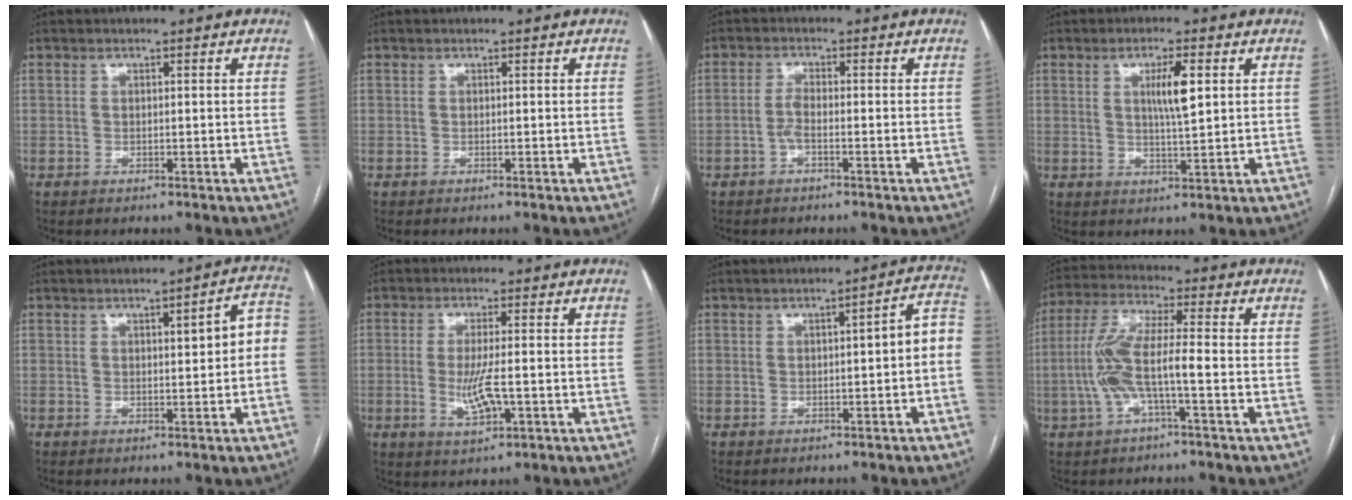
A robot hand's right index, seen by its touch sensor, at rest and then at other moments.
{"total": 0.0}
{"total": 2.1, "force": [-0.9, 0.4, 1.8], "torque": [-0.038, 0.001, -0.020]}
{"total": 5.3, "force": [1.5, 0.6, 5.0], "torque": [-0.088, 0.000, 0.026]}
{"total": 5.1, "force": [0.3, 1.1, 5.0], "torque": [-0.060, 0.022, 0.003]}
{"total": 5.5, "force": [-1.0, 1.1, 5.3], "torque": [-0.112, -0.012, -0.015]}
{"total": 5.5, "force": [-0.4, 0.8, 5.4], "torque": [-0.062, 0.026, -0.007]}
{"total": 9.0, "force": [-1.9, 1.1, 8.7], "torque": [-0.195, 0.019, -0.042]}